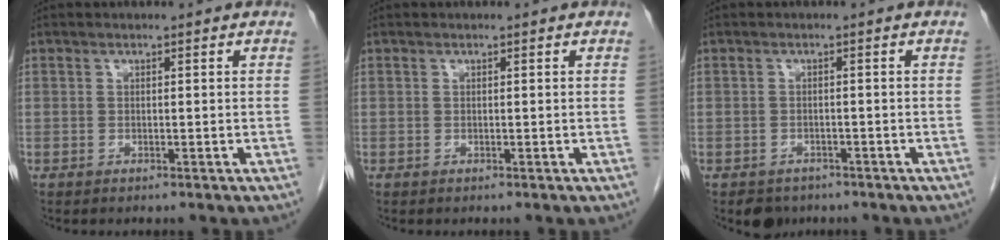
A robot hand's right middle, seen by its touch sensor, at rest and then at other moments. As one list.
[{"total": 0.0}, {"total": 3.2, "force": [-2.4, 2.1, 0.5], "torque": [-0.011, 0.003, -0.034]}]